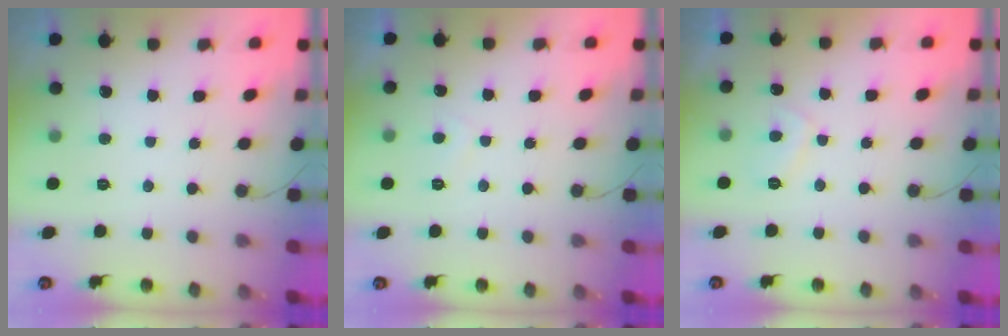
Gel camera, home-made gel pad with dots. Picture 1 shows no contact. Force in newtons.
{"total": 1.3, "press": 1.2, "slide": 0.4}
{"total": 2.7, "press": 2.6, "slide": 0.4}